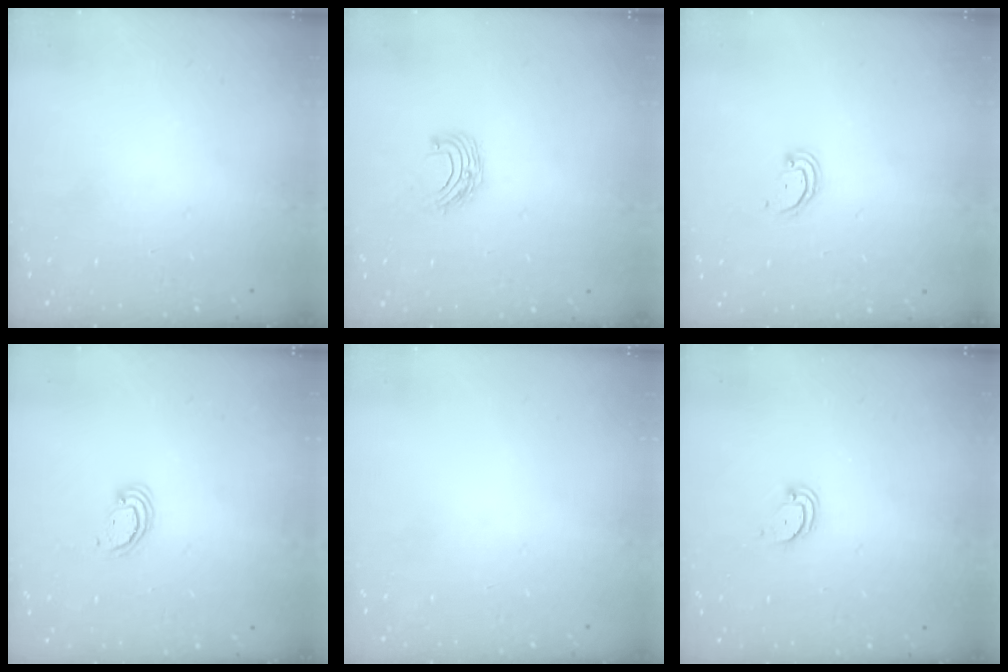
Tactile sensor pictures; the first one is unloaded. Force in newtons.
{"total": 6.0, "press": 5.9, "slide": 0.6}
{"total": 2.4, "press": 2.4, "slide": 0.2}
{"total": 2.6, "press": 2.5, "slide": 0.2}
{"total": 0.0}
{"total": 2.1, "press": 2.1, "slide": 0.2}